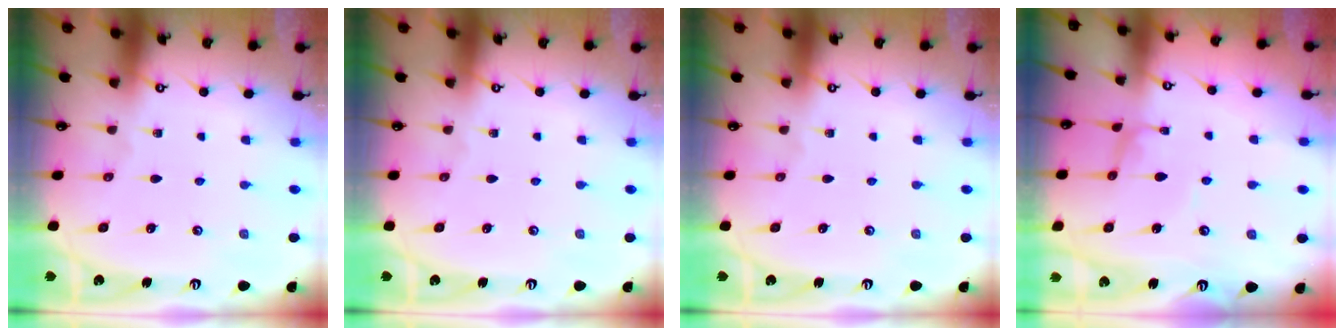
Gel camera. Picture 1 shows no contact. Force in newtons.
{"total": 0.0}
{"total": 0.0}
{"total": 1.3, "press": 1.3, "slide": 0.2}